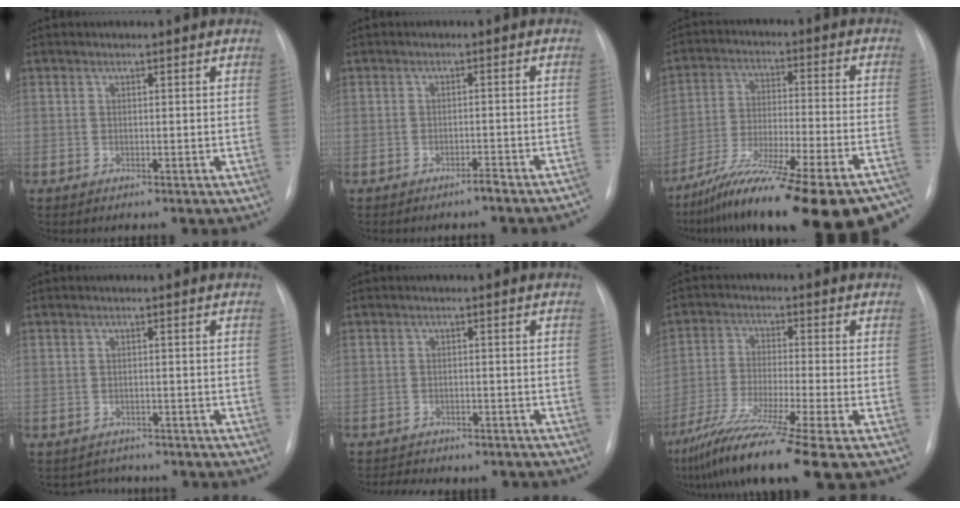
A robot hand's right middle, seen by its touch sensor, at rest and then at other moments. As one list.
[{"total": 4.3, "force": [-3.8, 0.0, 1.9], "torque": [-0.009, 0.017, -0.048]}, {"total": 28.9, "force": [-23.5, 3.3, 16.5], "torque": [-0.199, -0.028, -0.343]}, {"total": 3.2, "force": [-2.9, 1.2, -0.5], "torque": [0.005, 0.004, -0.040]}, {"total": 7.7, "force": [-6.5, 3.7, 1.6], "torque": [-0.027, 0.013, -0.070]}, {"total": 13.8, "force": [-9.8, -1.8, 9.6], "torque": [-0.187, -0.053, -0.170]}]